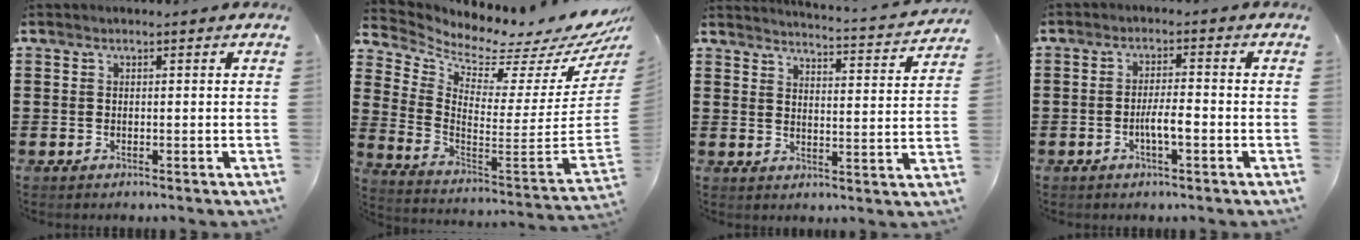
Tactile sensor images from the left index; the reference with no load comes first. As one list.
[{"total": 2.3, "force": [1.9, 0.5, 1.3], "torque": [-0.033, -0.063, 0.018]}, {"total": 2.9, "force": [2.9, -0.4, 0.5], "torque": [-0.020, -0.033, 0.042]}, {"total": 3.7, "force": [-1.3, 0.8, 3.4], "torque": [-0.067, 0.002, -0.026]}]